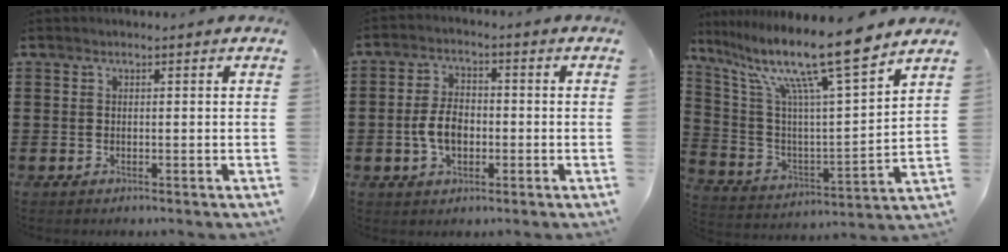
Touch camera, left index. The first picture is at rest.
{"total": 5.8, "force": [-1.2, 3.4, 4.5], "torque": [-0.095, -0.001, -0.029]}
{"total": 15.1, "force": [11.4, 0.9, 9.8], "torque": [-0.209, -0.066, 0.183]}